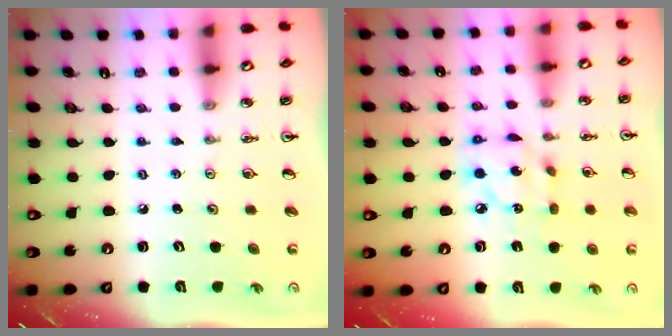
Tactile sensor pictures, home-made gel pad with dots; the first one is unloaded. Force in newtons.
{"total": 10.4, "press": 10.4, "slide": 0.6}